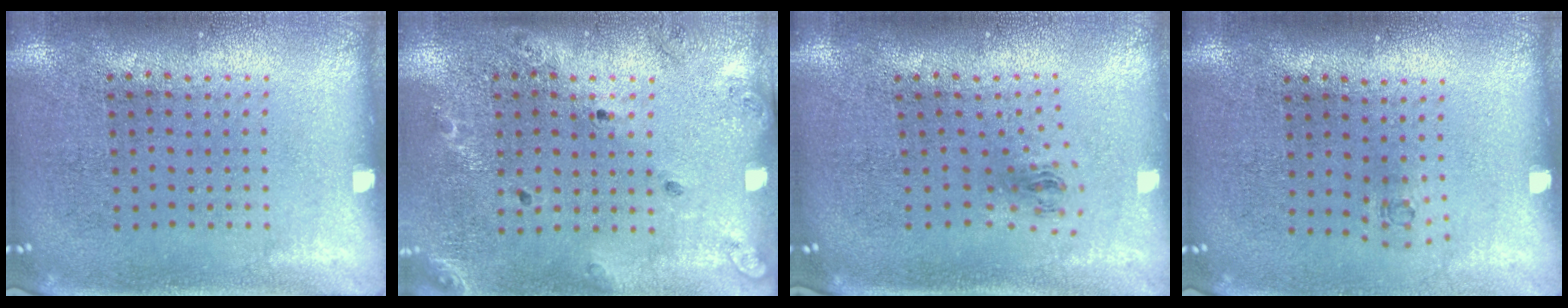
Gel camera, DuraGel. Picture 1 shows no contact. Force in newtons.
{"total": 1.3, "press": 1.3, "slide": 0.2}
{"total": 1.0, "press": 0.4, "slide": 0.9}
{"total": 0.6, "press": 0.2, "slide": 0.5}